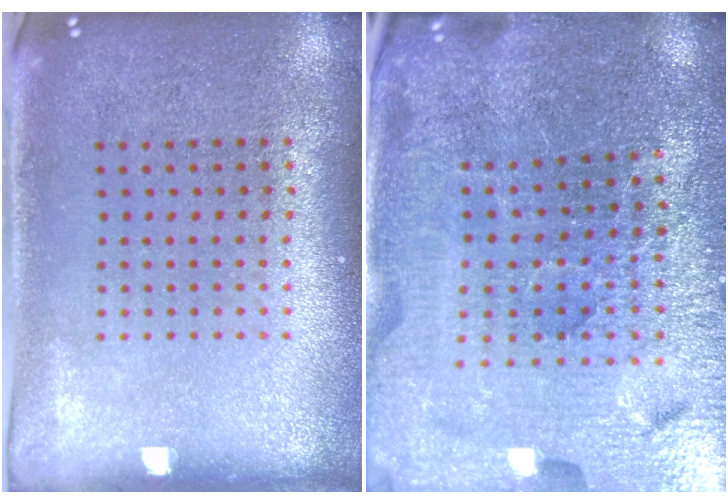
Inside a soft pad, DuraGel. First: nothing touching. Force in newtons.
{"total": 4.8, "press": 4.6, "slide": 1.3}